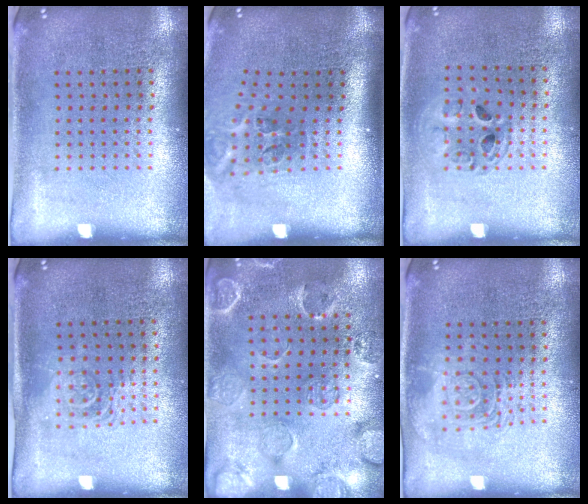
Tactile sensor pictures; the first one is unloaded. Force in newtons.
{"total": 2.2, "press": 1.3, "slide": 1.7}
{"total": 1.3, "press": 1.2, "slide": 0.2}
{"total": 1.6, "press": 1.4, "slide": 0.7}
{"total": 2.5, "press": 1.8, "slide": 1.8}
{"total": 2.8, "press": 2.7, "slide": 0.4}